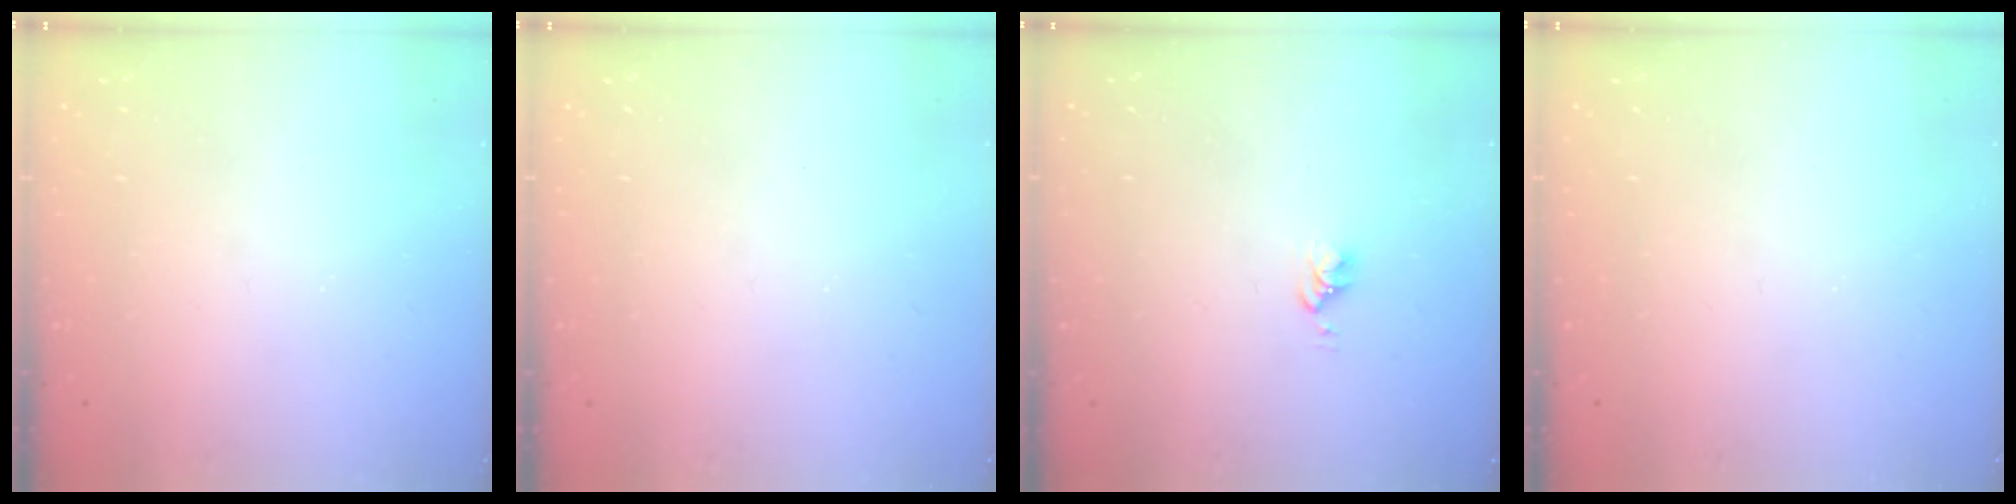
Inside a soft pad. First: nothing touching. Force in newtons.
{"total": 0.0}
{"total": 2.8, "press": 2.8, "slide": 0.4}
{"total": 0.0}